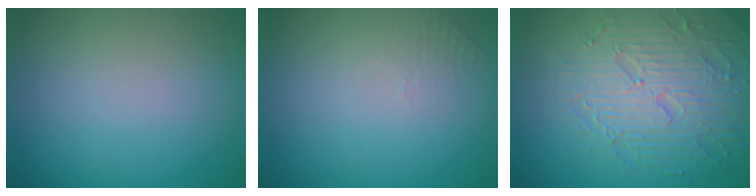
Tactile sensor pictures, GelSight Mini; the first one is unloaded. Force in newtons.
{"total": 0.5, "press": 0.4, "slide": 0.4}
{"total": 7.7, "press": 6.0, "slide": 4.7}